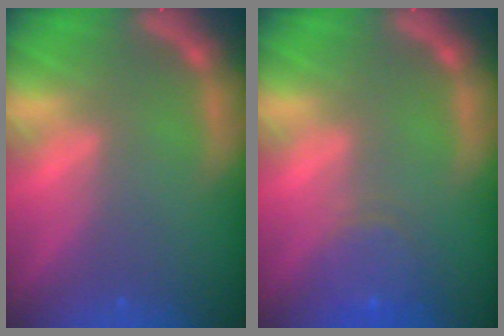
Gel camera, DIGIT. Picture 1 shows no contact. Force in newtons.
{"total": 3.5}